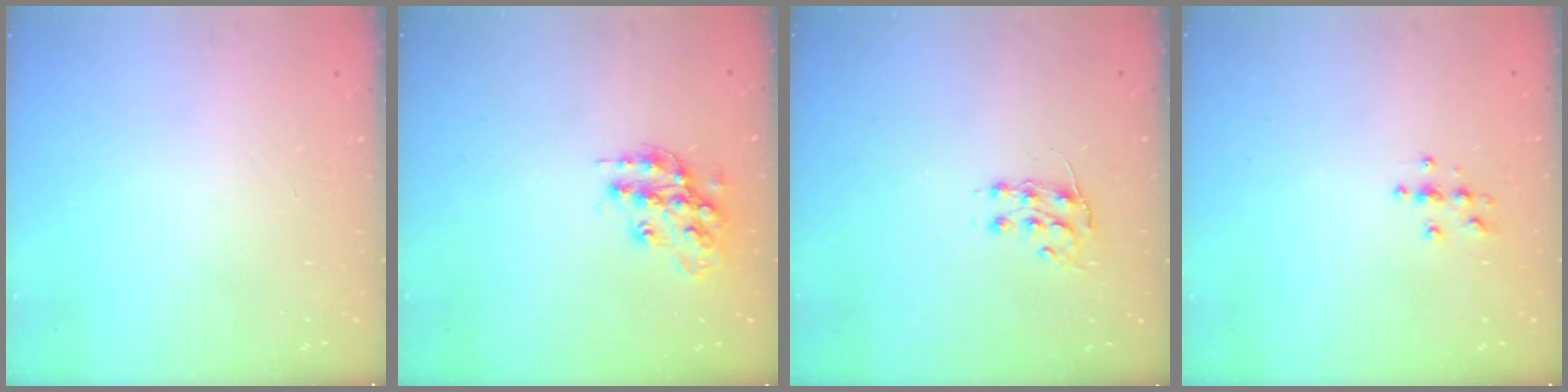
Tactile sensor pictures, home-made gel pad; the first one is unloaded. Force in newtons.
{"total": 15.0, "press": 15.0, "slide": 1.2}
{"total": 6.4, "press": 6.4, "slide": 0.5}
{"total": 3.9, "press": 3.8, "slide": 0.4}